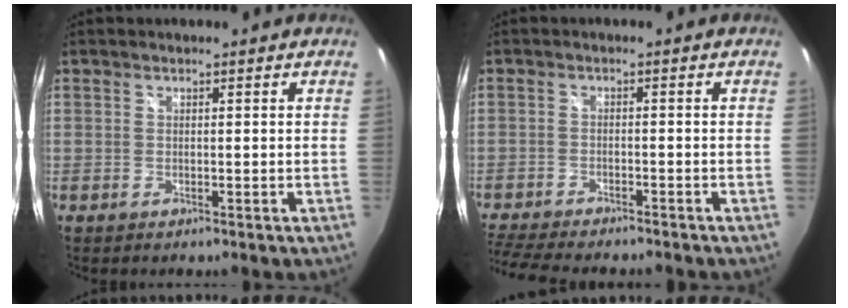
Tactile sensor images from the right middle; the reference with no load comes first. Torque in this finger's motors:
{"motor_torque": [1.07, -1.07, 0.12, 0.07]}